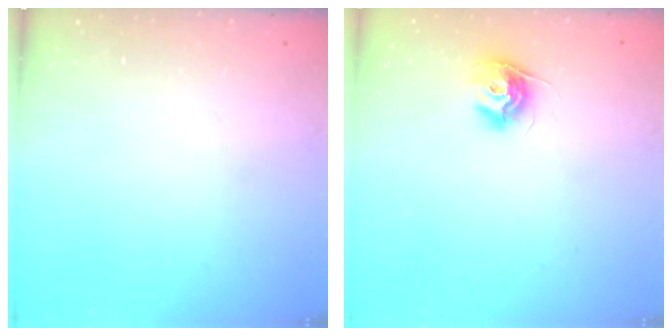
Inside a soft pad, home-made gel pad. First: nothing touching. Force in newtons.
{"total": 9.5, "press": 9.5, "slide": 0.3}